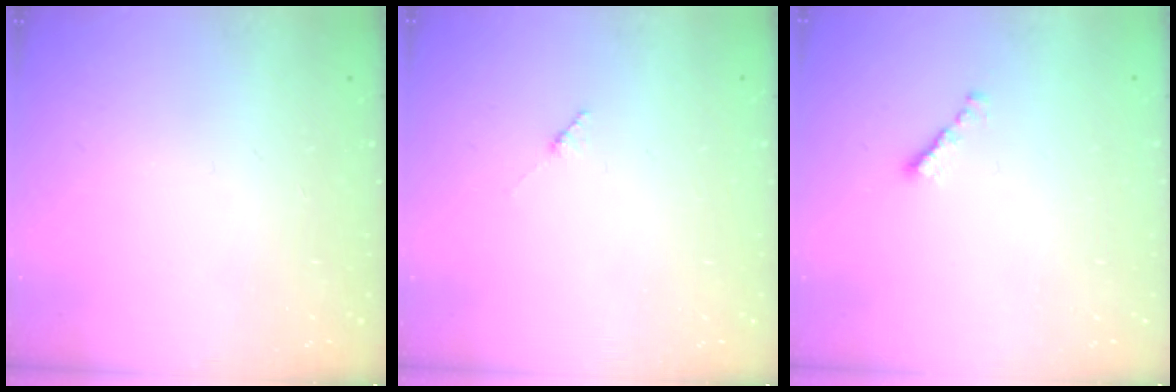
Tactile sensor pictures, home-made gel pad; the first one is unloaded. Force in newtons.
{"total": 1.9, "press": 1.9, "slide": 0.2}
{"total": 1.8, "press": 1.7, "slide": 0.6}